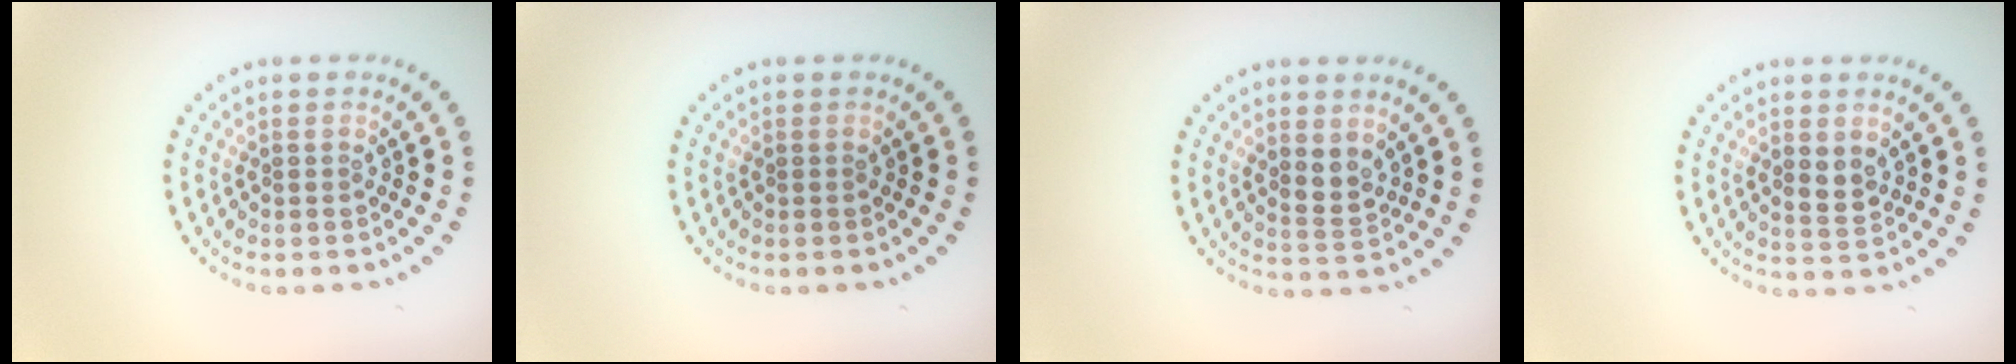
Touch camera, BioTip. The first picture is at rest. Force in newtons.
{"total": 0.0}
{"total": 2.1, "press": 1.7, "slide": 1.3}
{"total": 1.9, "press": 1.8, "slide": 0.7}